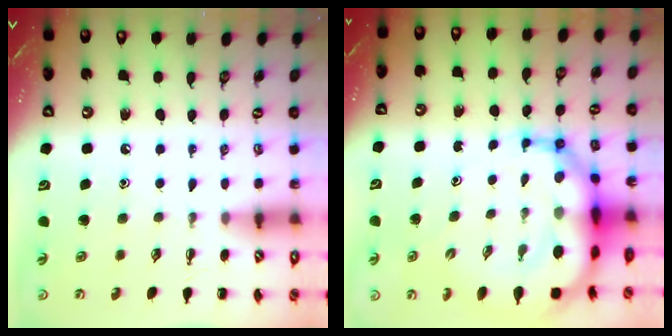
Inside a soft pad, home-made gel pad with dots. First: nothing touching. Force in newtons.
{"total": 15.9, "press": 15.3, "slide": 4.4}